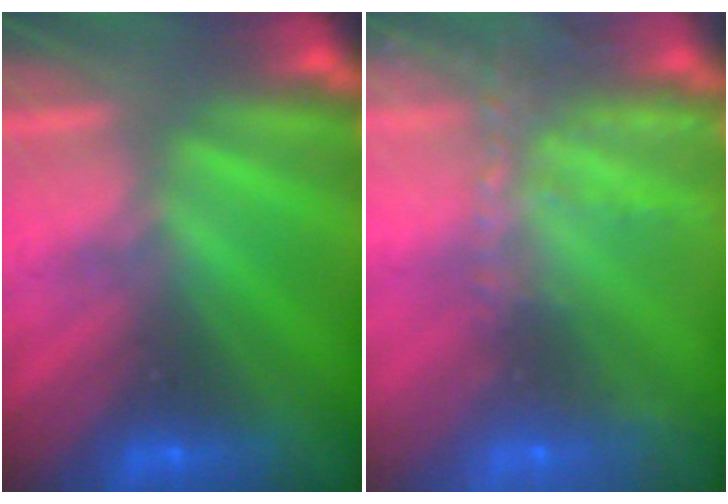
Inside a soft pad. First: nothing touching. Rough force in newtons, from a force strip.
{"total": 8.2}